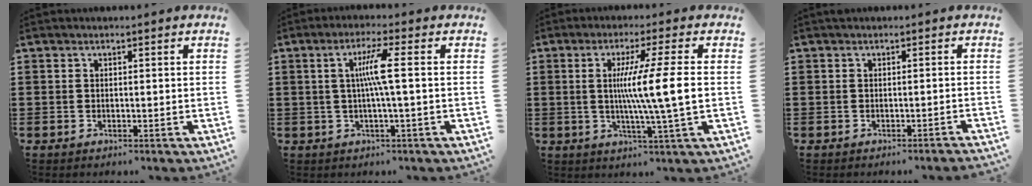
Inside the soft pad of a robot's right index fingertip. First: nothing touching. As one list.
[{"total": 5.6, "force": [0.4, -0.4, 5.5], "torque": [-0.106, -0.003, -0.001]}, {"total": 9.7, "force": [0.2, -0.7, 9.7], "torque": [-0.173, -0.008, -0.004]}, {"total": 0.7, "force": [-0.5, -0.2, 0.5], "torque": [-0.009, -0.002, -0.010]}]